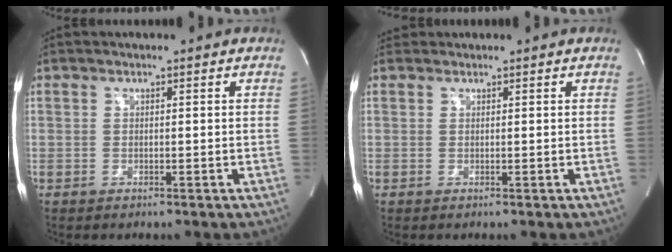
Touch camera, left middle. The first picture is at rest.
{"total": 0.9, "force": [0.9, 0.4, -0.1], "torque": [-0.004, 0.015, 0.016]}